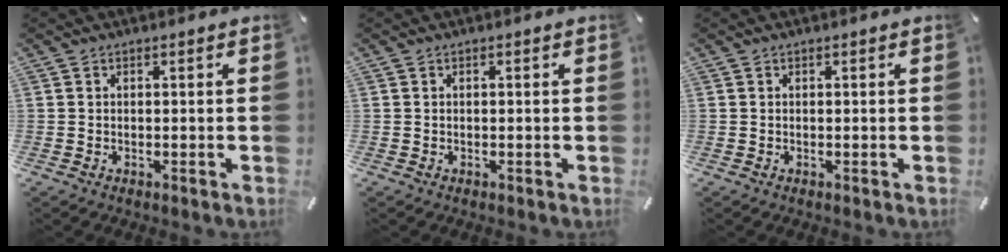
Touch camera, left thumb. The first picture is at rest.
{"total": 0.0}
{"total": 0.0}